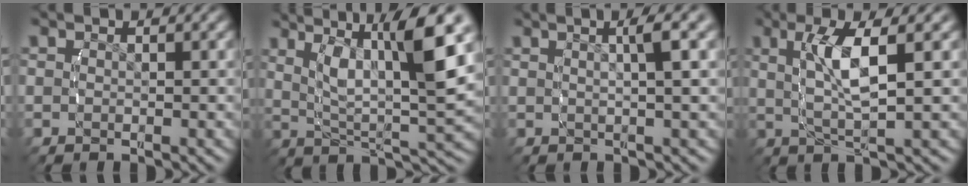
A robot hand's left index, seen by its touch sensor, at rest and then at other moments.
{"total": 10.9, "force": [3.6, 4.2, 9.4], "torque": [-0.139, 0.005, 0.060]}
{"total": 4.4, "force": [2.3, 0.7, 3.7], "torque": [-0.044, 0.020, 0.029]}
{"total": 5.0, "force": [1.3, 0.6, 4.7], "torque": [-0.098, 0.003, 0.028]}